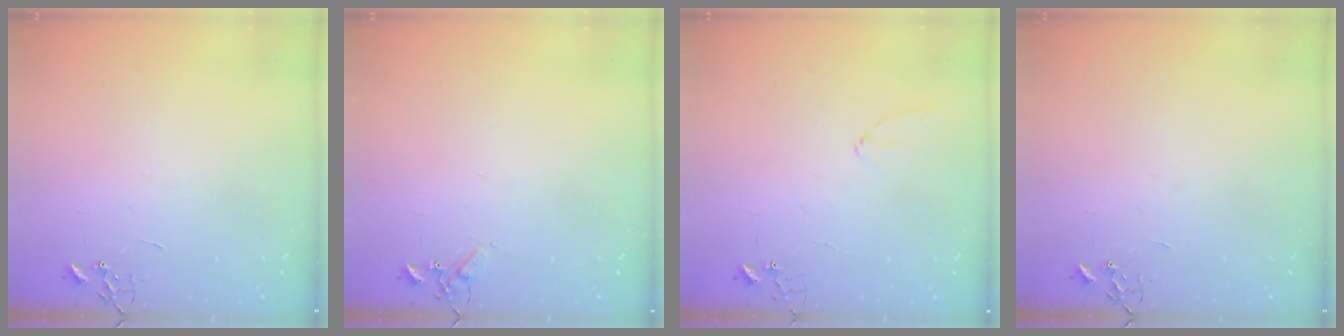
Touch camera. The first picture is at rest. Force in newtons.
{"total": 4.7, "press": 4.6, "slide": 0.6}
{"total": 6.5, "press": 6.5, "slide": 0.6}
{"total": 0.0}